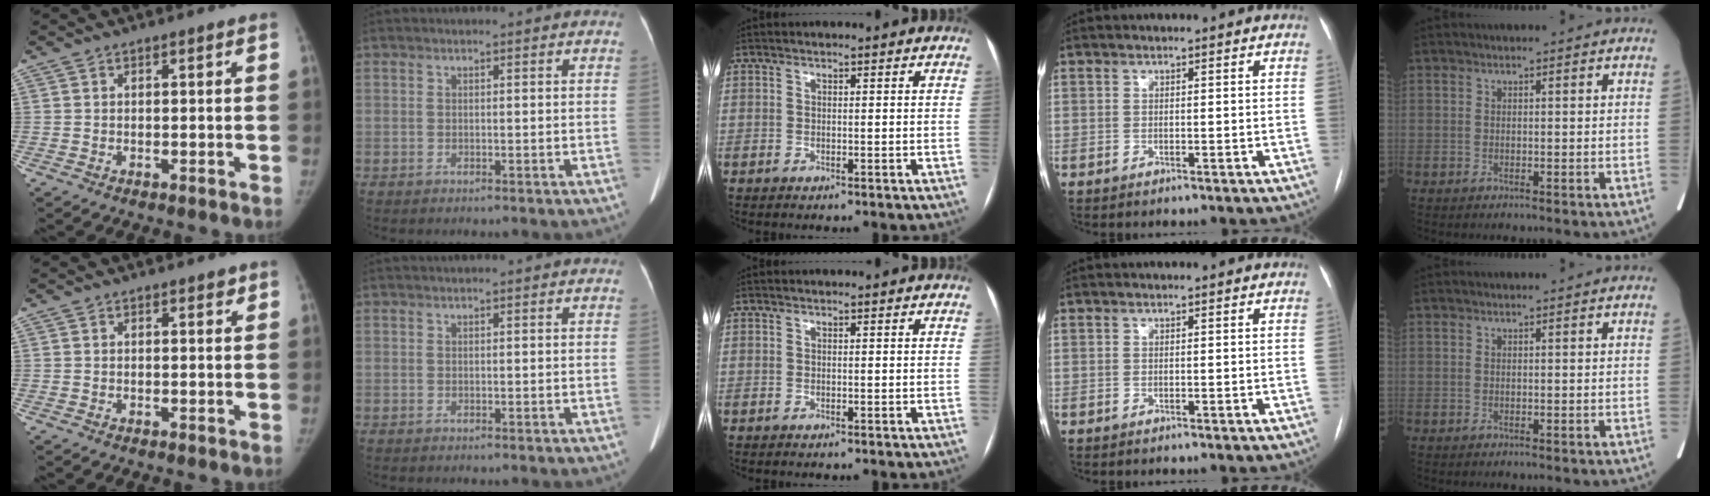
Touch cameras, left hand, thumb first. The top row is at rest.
{"thumb": {"total": 0.9, "force": [0.6, 0.4, 0.4], "torque": [0.001, -0.003, 0.005]}}